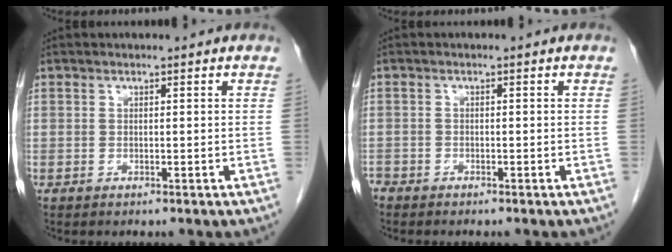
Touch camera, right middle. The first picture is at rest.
{"total": 1.5, "force": [-1.3, 0.6, 0.2], "torque": [-0.009, -0.001, -0.025]}